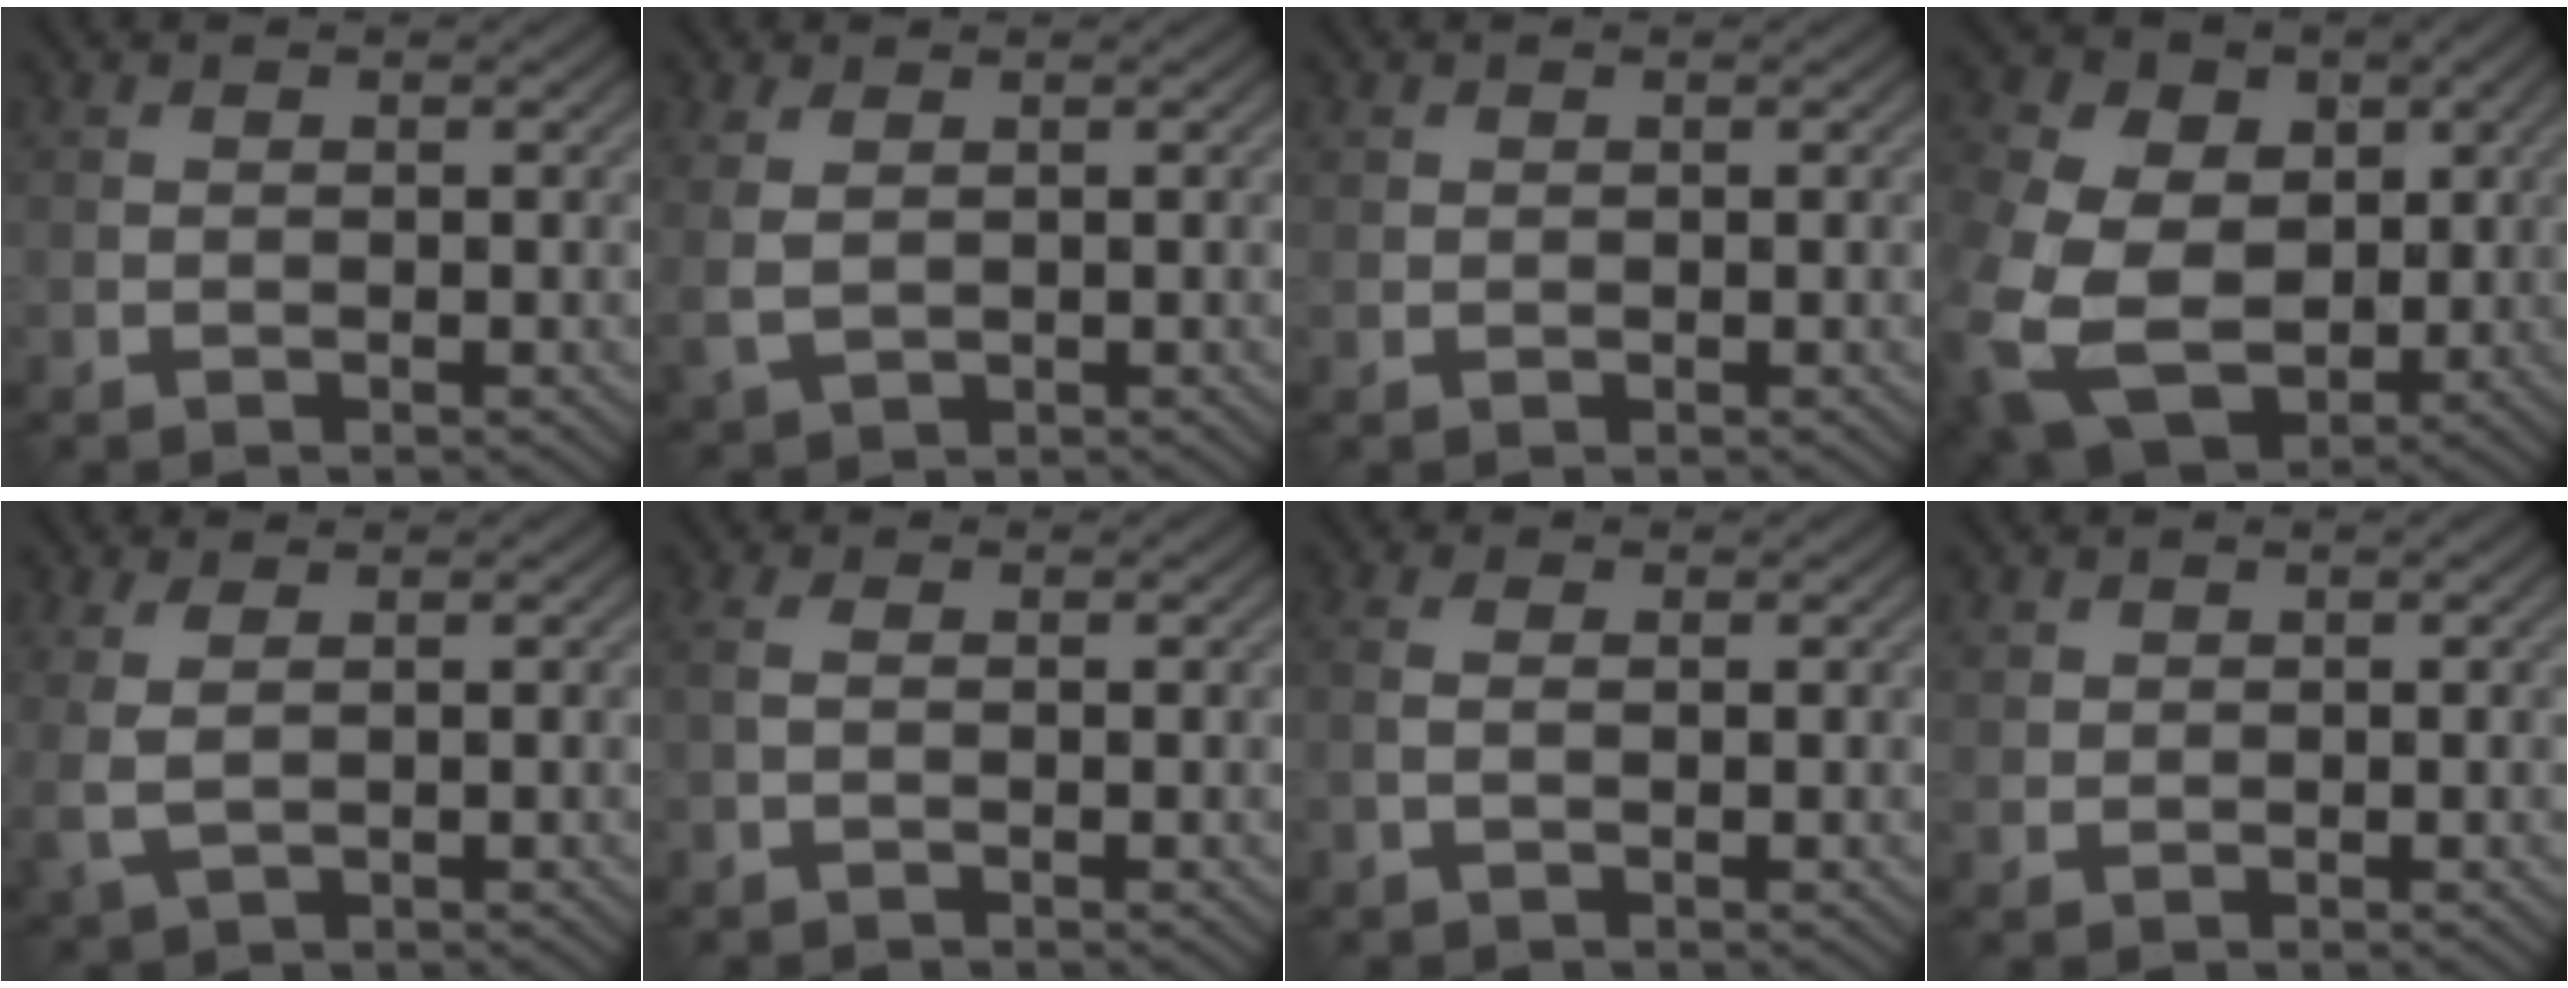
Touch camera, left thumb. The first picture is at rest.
{"total": 3.2, "force": [0.8, 2.0, 2.3], "torque": [-0.070, -0.001, 0.022]}
{"total": 0.7, "force": [0.4, 0.5, 0.1], "torque": [-0.003, -0.002, 0.010]}
{"total": 16.3, "force": [-2.4, 12.8, 9.8], "torque": [-0.257, -0.033, -0.019]}
{"total": 3.5, "force": [0.8, 1.9, 2.8], "torque": [-0.085, -0.003, 0.019]}
{"total": 1.6, "force": [0.0, 0.9, 1.3], "torque": [-0.038, 0.004, -0.001]}
{"total": 1.8, "force": [0.0, 0.9, 1.5], "torque": [-0.040, 0.003, -0.002]}
{"total": 1.3, "force": [0.7, 1.1, 0.3], "torque": [-0.010, -0.003, 0.017]}